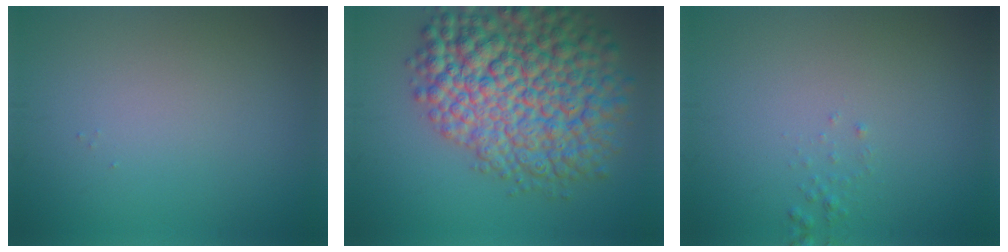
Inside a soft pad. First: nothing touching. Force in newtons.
{"total": 12.4, "press": 12.4, "slide": 0.5}
{"total": 0.6, "press": 0.6, "slide": 0.1}